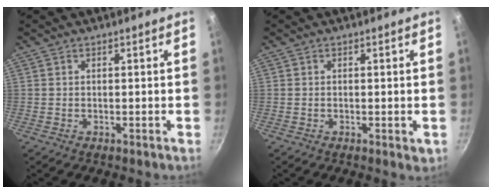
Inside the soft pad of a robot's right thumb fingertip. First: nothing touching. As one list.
[{"total": 1.4, "force": [-0.1, 0.8, 1.1], "torque": [-0.013, -0.002, -0.002]}]